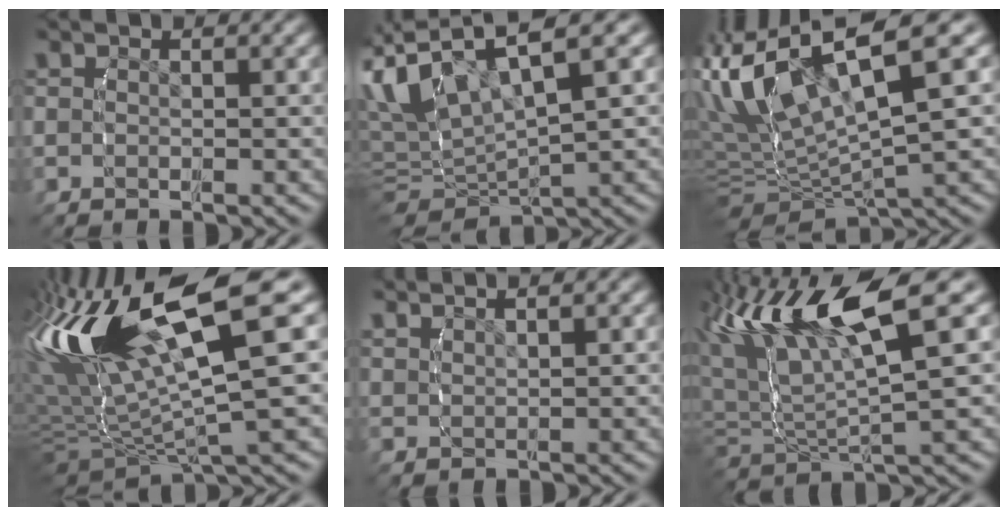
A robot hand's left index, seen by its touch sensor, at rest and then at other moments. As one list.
[{"total": 9.7, "force": [4.0, 5.5, 6.9], "torque": [-0.160, -0.009, 0.080]}, {"total": 12.2, "force": [3.9, 6.5, 9.5], "torque": [-0.203, -0.010, 0.074]}, {"total": 13.1, "force": [4.5, 5.7, 10.9], "torque": [-0.221, 0.009, 0.085]}, {"total": 2.5, "force": [2.2, -0.4, 0.9], "torque": [-0.005, 0.009, 0.046]}, {"total": 9.3, "force": [4.3, 3.7, 7.3], "torque": [-0.154, 0.009, 0.080]}]